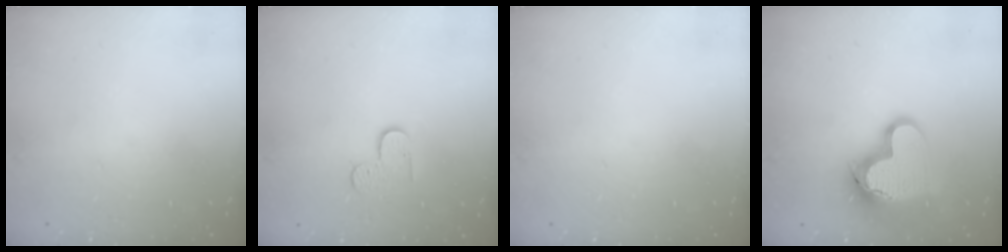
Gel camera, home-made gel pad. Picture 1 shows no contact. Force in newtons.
{"total": 3.8, "press": 3.8, "slide": 0.4}
{"total": 0.0}
{"total": 15.9, "press": 15.7, "slide": 2.2}